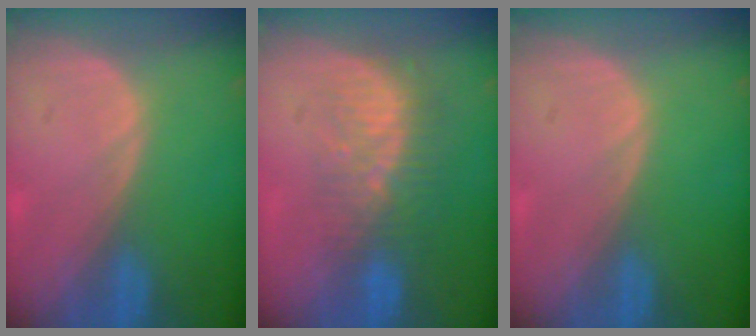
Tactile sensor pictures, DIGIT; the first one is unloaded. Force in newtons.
{"total": 8.4, "press": 7.5, "slide": 3.9}
{"total": 0.0}